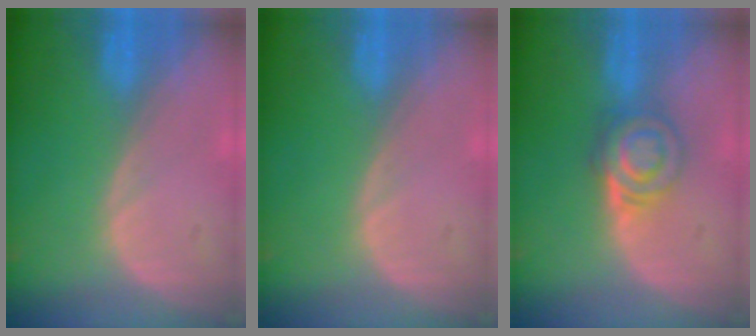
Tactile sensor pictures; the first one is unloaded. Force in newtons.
{"total": 0.0}
{"total": 6.3, "press": 5.5, "slide": 3.1}